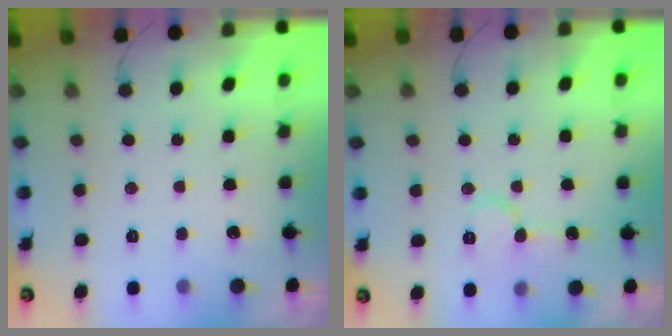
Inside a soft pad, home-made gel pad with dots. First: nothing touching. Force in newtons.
{"total": 8.1, "press": 8.0, "slide": 1.1}